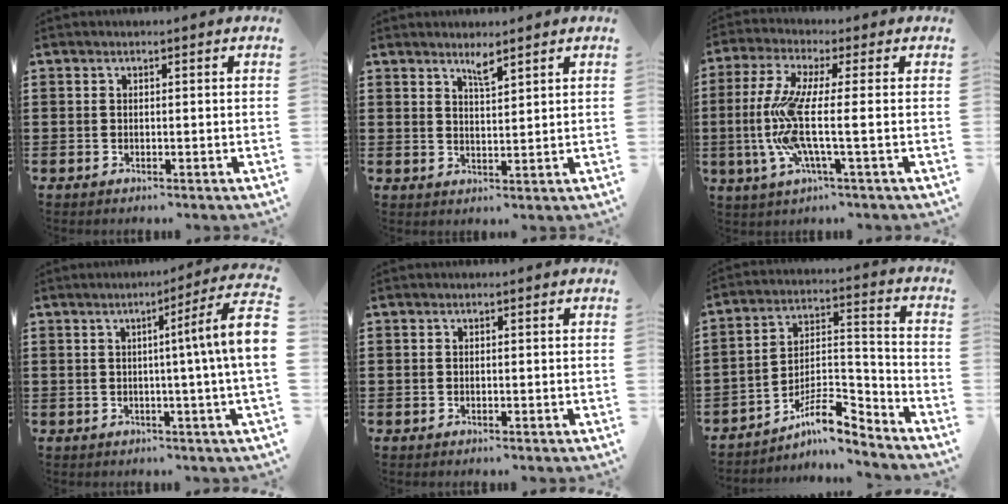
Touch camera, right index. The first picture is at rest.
{"total": 2.7, "force": [2.2, 0.3, 1.5], "torque": [-0.025, -0.002, 0.038]}
{"total": 9.5, "force": [-1.1, 0.9, 9.4], "torque": [-0.223, -0.030, -0.033]}
{"total": 7.5, "force": [0.6, -1.1, 7.4], "torque": [-0.117, -0.017, 0.003]}
{"total": 0.0}
{"total": 8.9, "force": [-7.0, 2.6, 4.9], "torque": [-0.086, 0.005, -0.134]}